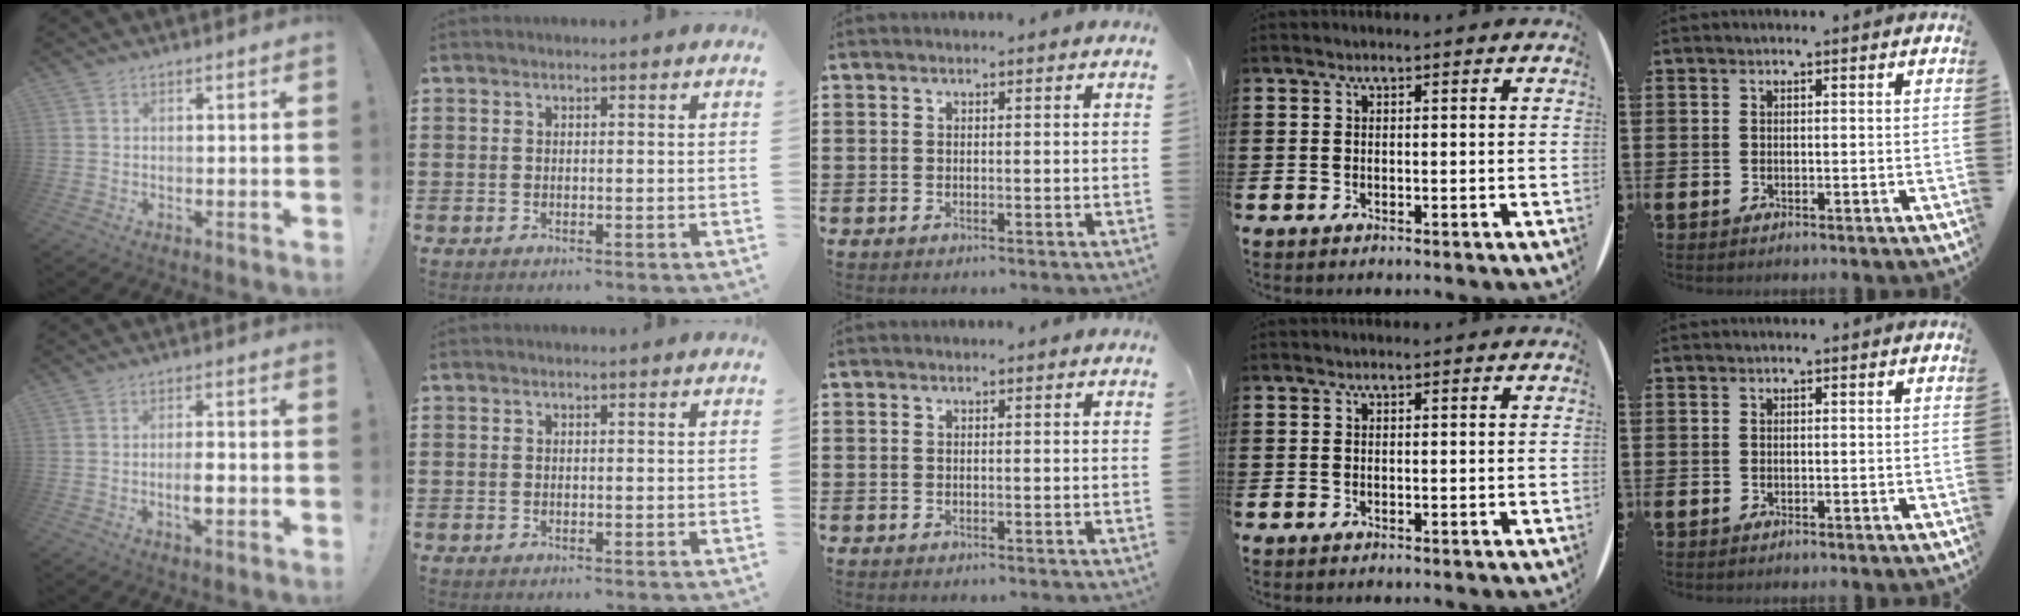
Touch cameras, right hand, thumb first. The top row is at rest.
{"thumb": {"total": 4.1, "force": [-1.3, 1.3, 3.7], "torque": [-0.065, 0.005, -0.023]}}